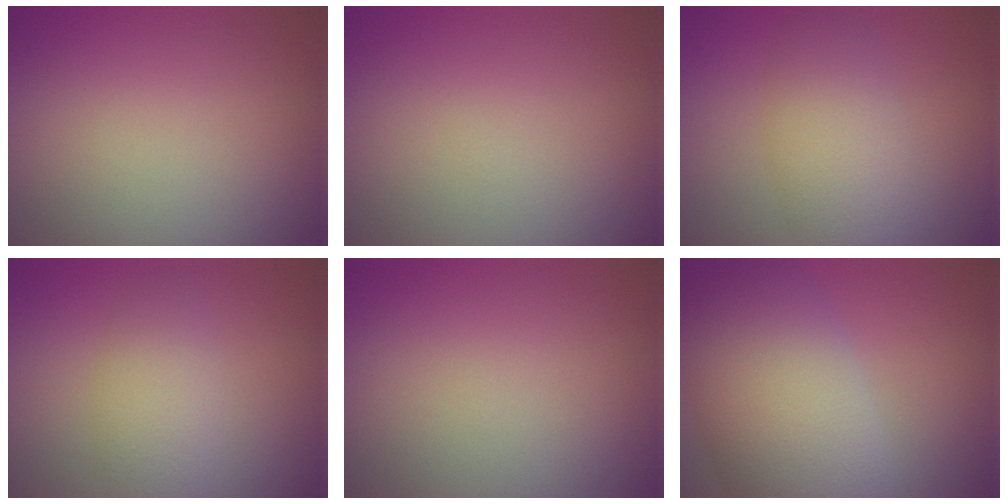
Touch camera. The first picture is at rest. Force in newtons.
{"total": 0.0}
{"total": 5.2, "press": 5.2, "slide": 0.1}
{"total": 3.9, "press": 3.9, "slide": 0.1}
{"total": 0.0}
{"total": 11.7, "press": 11.7, "slide": 0.4}